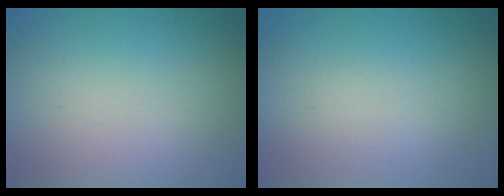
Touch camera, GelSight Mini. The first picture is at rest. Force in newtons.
{"total": 0.9, "press": 0.9, "slide": 0.0}